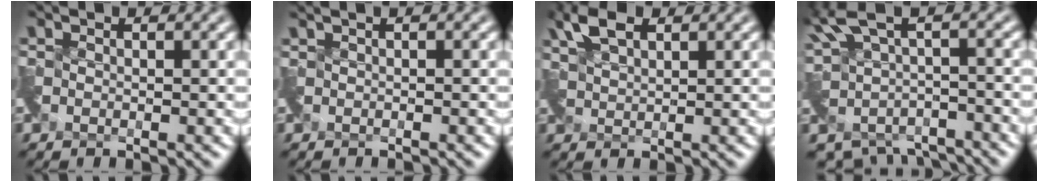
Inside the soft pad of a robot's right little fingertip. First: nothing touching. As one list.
[{"total": 0.8, "force": [-0.1, 0.2, 0.8], "torque": [-0.015, -0.008, -0.006]}, {"total": 3.3, "force": [2.6, 1.2, 1.7], "torque": [-0.046, 0.011, 0.057]}, {"total": 5.5, "force": [-1.3, 3.7, 4.0], "torque": [-0.082, -0.036, -0.006]}]